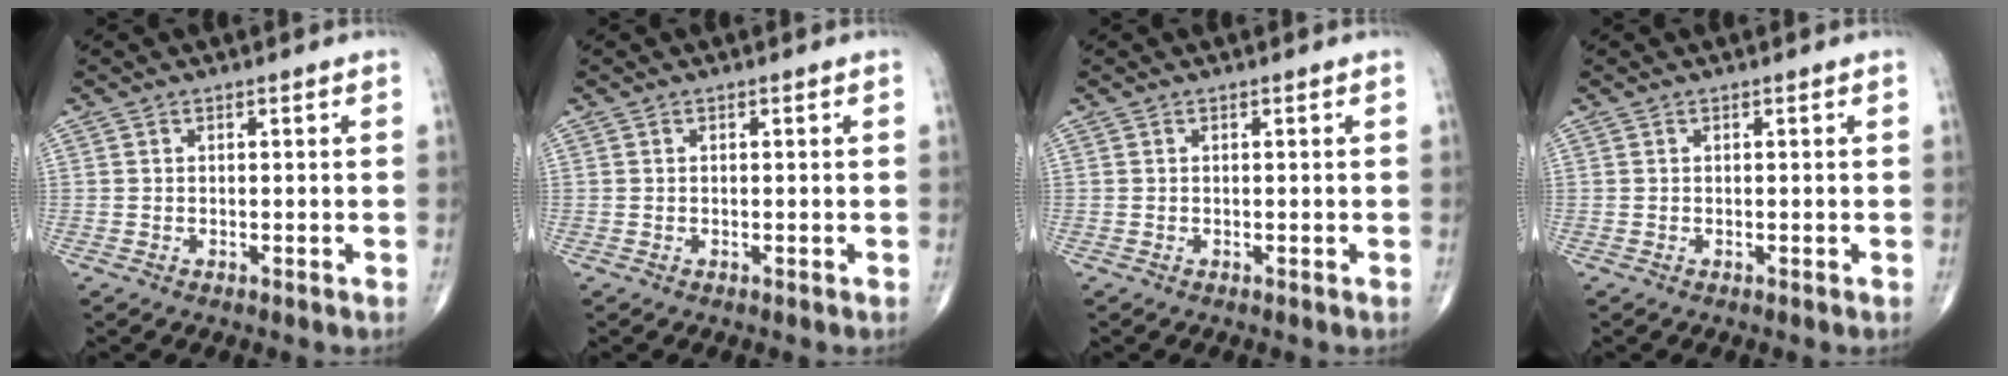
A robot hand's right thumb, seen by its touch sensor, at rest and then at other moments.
{"total": 0.0}
{"total": 0.0}
{"total": 0.0}